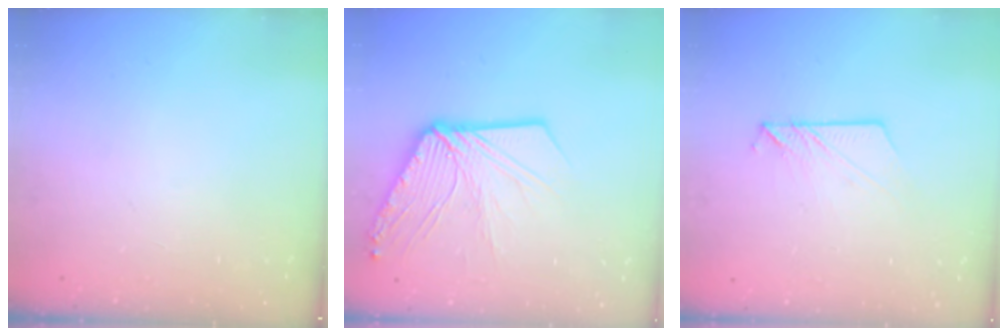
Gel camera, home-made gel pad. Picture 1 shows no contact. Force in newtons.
{"total": 15.7, "press": 15.6, "slide": 1.8}
{"total": 6.3, "press": 6.3, "slide": 0.2}